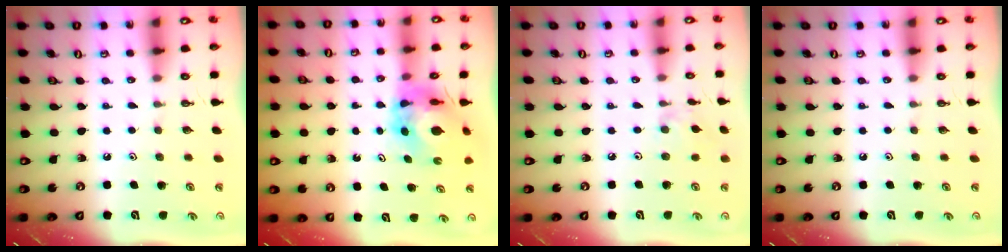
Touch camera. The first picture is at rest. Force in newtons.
{"total": 8.5, "press": 8.5, "slide": 1.0}
{"total": 2.4, "press": 2.3, "slide": 0.5}
{"total": 0.0}